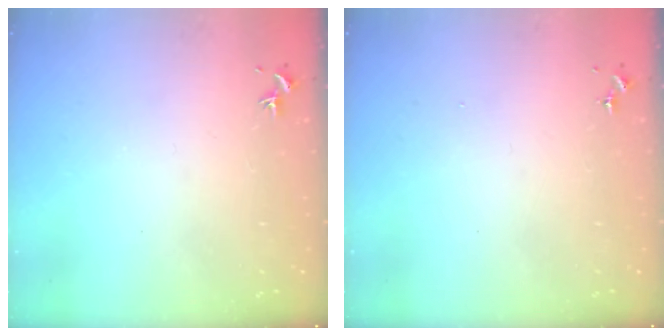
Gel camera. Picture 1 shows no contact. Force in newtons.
{"total": 0.0}